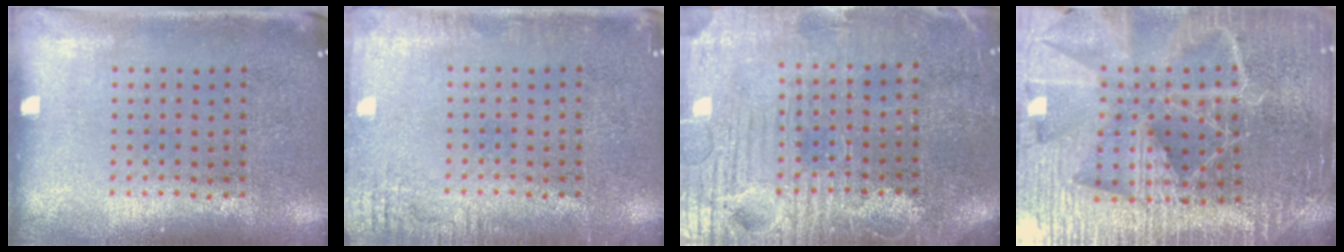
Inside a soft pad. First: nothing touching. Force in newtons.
{"total": 1.8, "press": 1.8, "slide": 0.1}
{"total": 4.0, "press": 3.6, "slide": 1.6}
{"total": 5.6, "press": 5.0, "slide": 2.4}